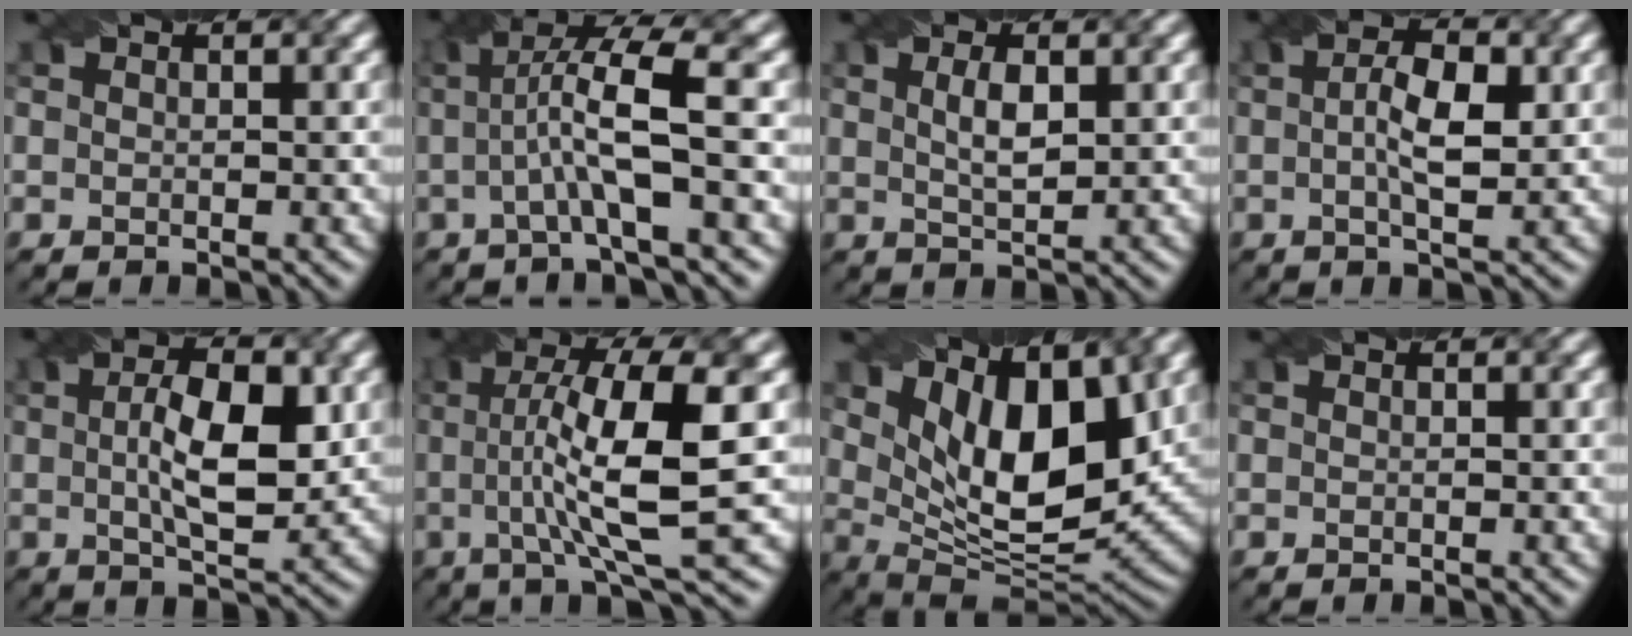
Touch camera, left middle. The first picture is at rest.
{"total": 6.5, "force": [0.5, 1.2, 6.4], "torque": [-0.117, 0.012, 0.008]}
{"total": 2.5, "force": [0.7, 0.8, 2.3], "torque": [-0.046, 0.002, 0.016]}
{"total": 4.6, "force": [0.4, 1.5, 4.3], "torque": [-0.073, 0.005, 0.004]}
{"total": 7.3, "force": [0.9, 2.6, 6.7], "torque": [-0.111, 0.004, 0.014]}
{"total": 10.7, "force": [0.8, 2.2, 10.4], "torque": [-0.161, 0.013, 0.013]}
{"total": 10.4, "force": [4.1, 4.8, 8.3], "torque": [-0.142, -0.009, 0.069]}
{"total": 0.0}